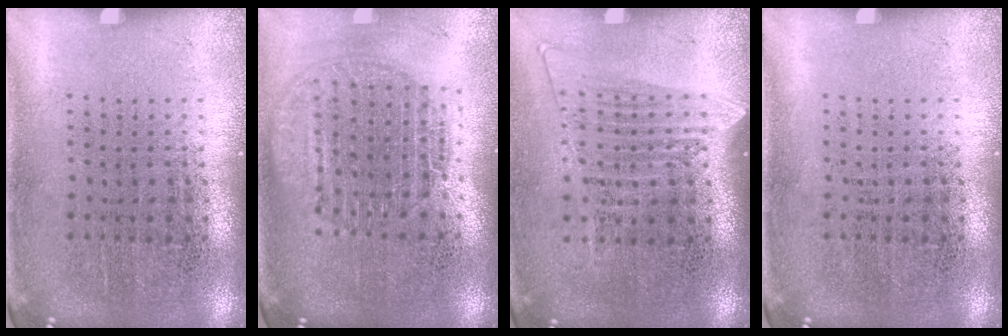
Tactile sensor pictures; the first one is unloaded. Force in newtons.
{"total": 1.7, "press": 1.5, "slide": 0.9}
{"total": 1.4, "press": 1.3, "slide": 0.6}
{"total": 0.0}